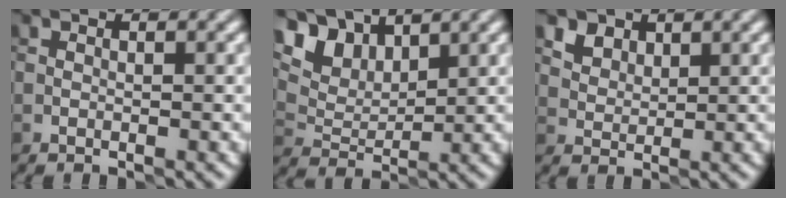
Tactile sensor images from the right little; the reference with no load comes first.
{"total": 6.5, "force": [4.8, 2.9, 3.2], "torque": [-0.079, 0.007, 0.077]}
{"total": 5.0, "force": [3.3, 3.0, 2.2], "torque": [-0.070, 0.003, 0.070]}